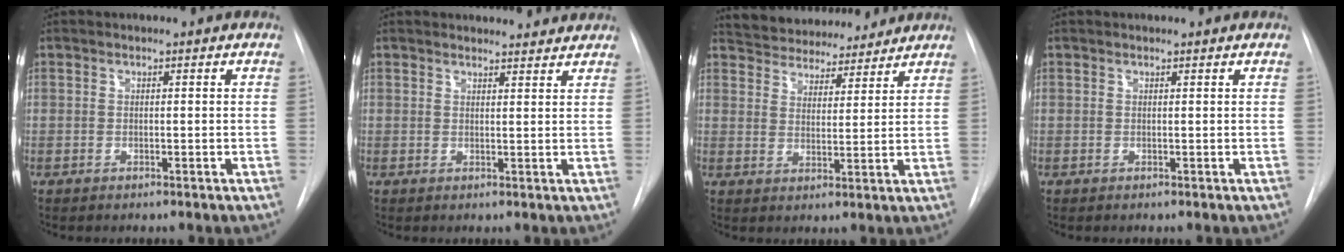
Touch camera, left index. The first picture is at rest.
{"total": 7.3, "force": [7.1, 1.5, 1.0], "torque": [0.001, 0.010, 0.070]}
{"total": 13.1, "force": [12.1, 3.8, 3.2], "torque": [-0.044, 0.017, 0.179]}
{"total": 0.8, "force": [0.8, 0.1, 0.0], "torque": [-0.006, 0.010, 0.015]}